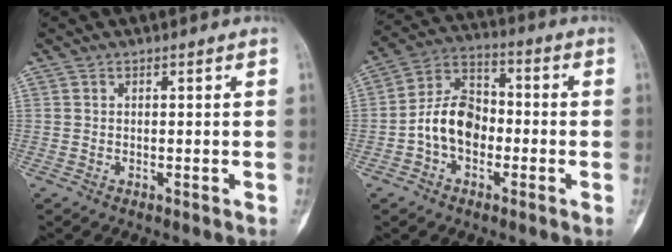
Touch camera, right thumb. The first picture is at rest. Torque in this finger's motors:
{"motor_torque": [1.61, 1.37, 0.80, -0.60, 0.08]}